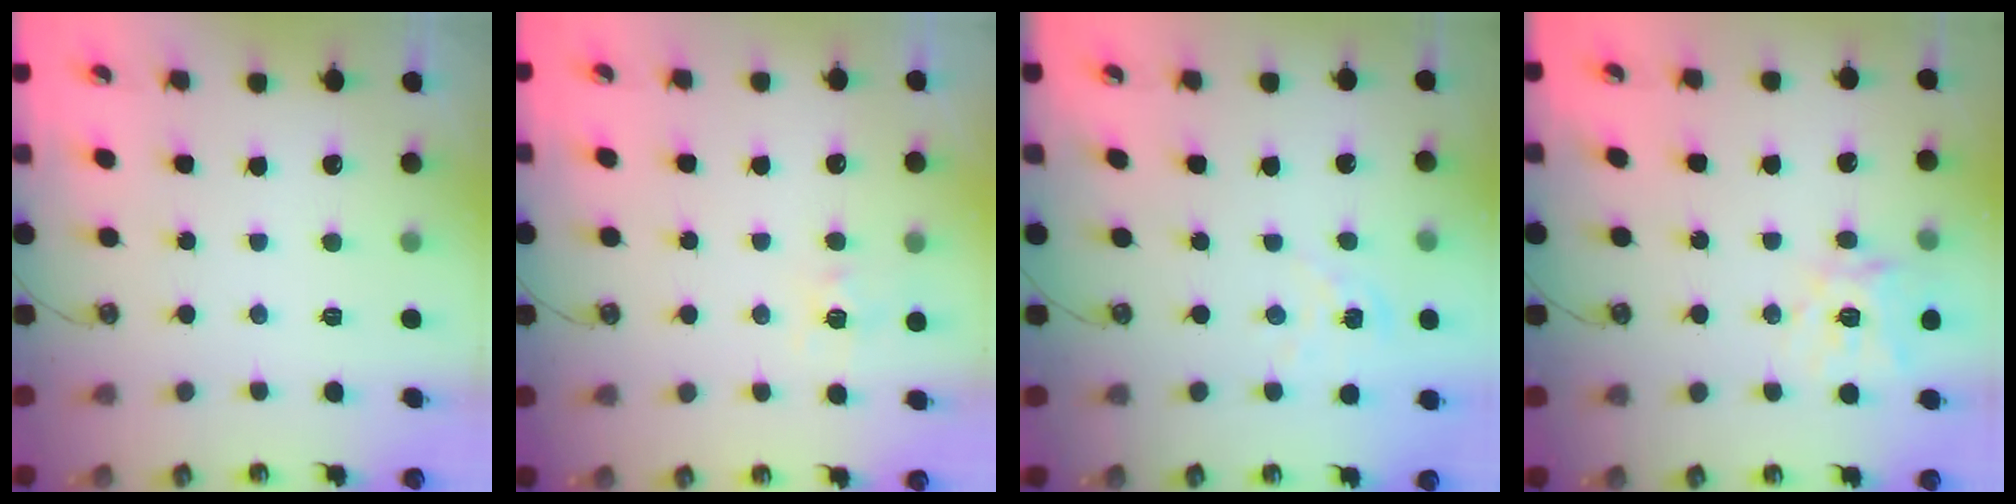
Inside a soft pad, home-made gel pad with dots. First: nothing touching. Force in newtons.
{"total": 6.4, "press": 6.3, "slide": 0.8}
{"total": 1.3, "press": 1.3, "slide": 0.2}
{"total": 14.7, "press": 14.6, "slide": 1.7}